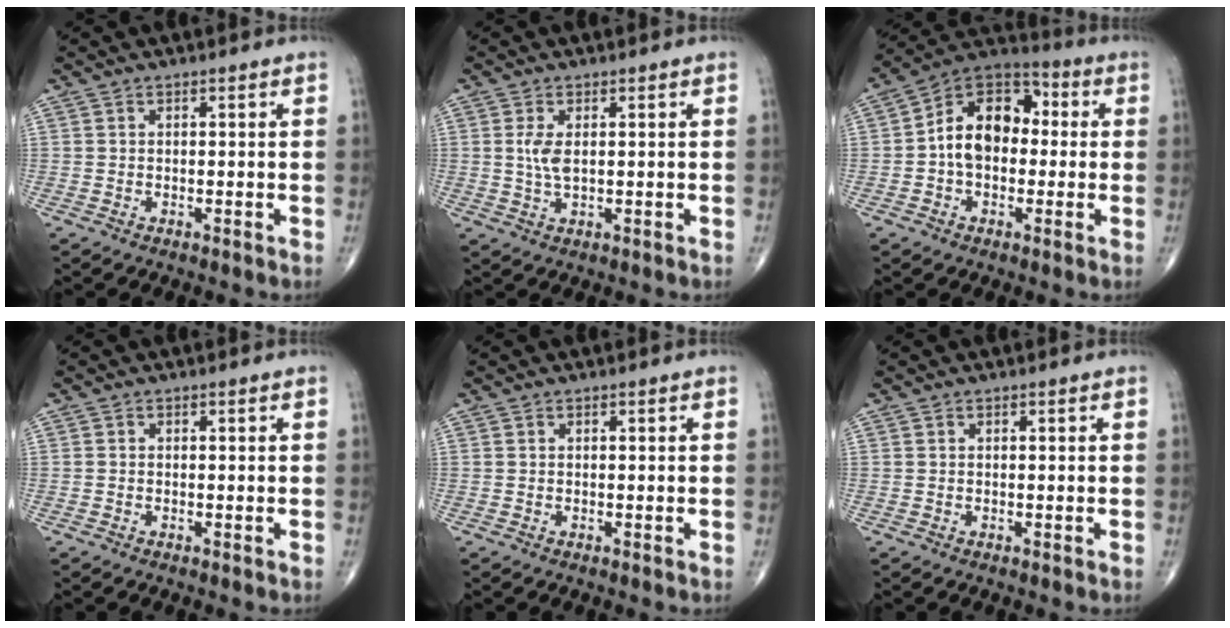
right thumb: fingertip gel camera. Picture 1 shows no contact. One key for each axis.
{"total": 3.5, "fx": 0.6, "fy": 1.4, "fz": 3.1, "tx": -0.070, "ty": -0.004, "tz": 0.016}
{"total": 13.4, "fx": 0.0, "fy": 9.4, "fz": 9.6, "tx": -0.129, "ty": 0.038, "tz": -0.017}
{"total": 0.0}
{"total": 0.0}
{"total": 0.0}